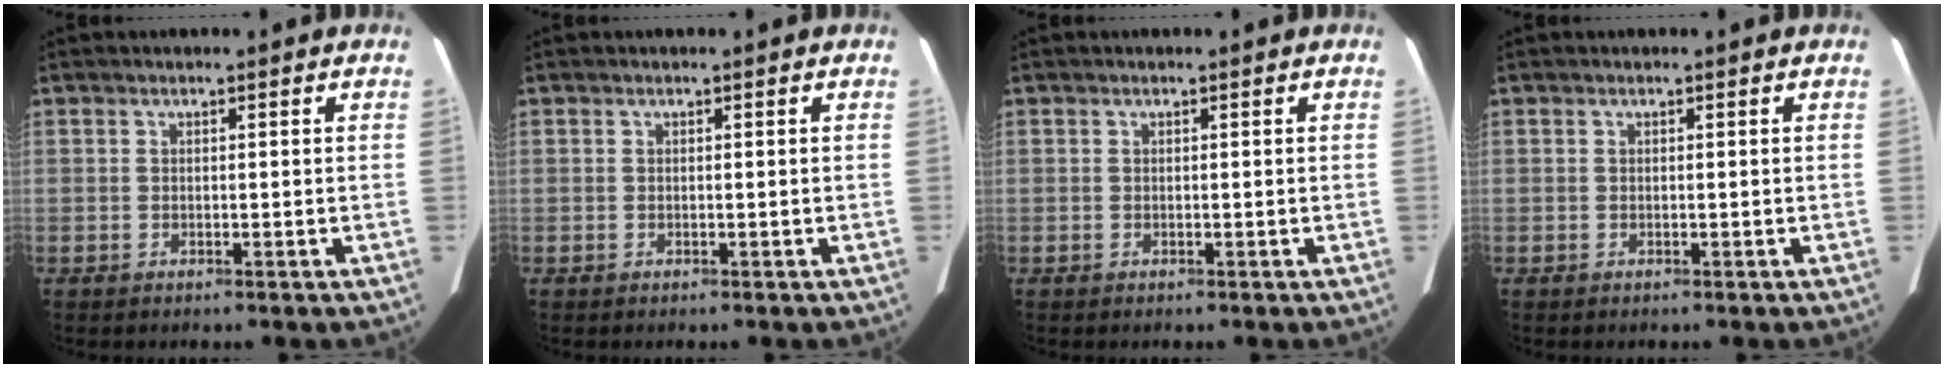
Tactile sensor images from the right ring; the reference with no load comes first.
{"total": 0.0}
{"total": 0.0}
{"total": 0.0}